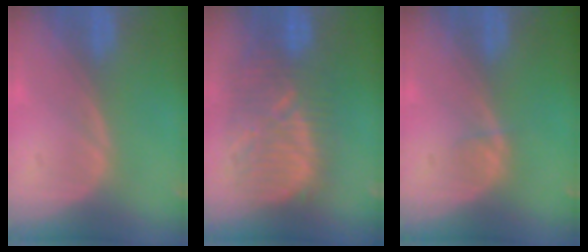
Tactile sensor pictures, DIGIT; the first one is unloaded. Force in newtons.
{"total": 11.4, "press": 11.0, "slide": 3.3}
{"total": 0.8, "press": 0.8, "slide": 0.1}